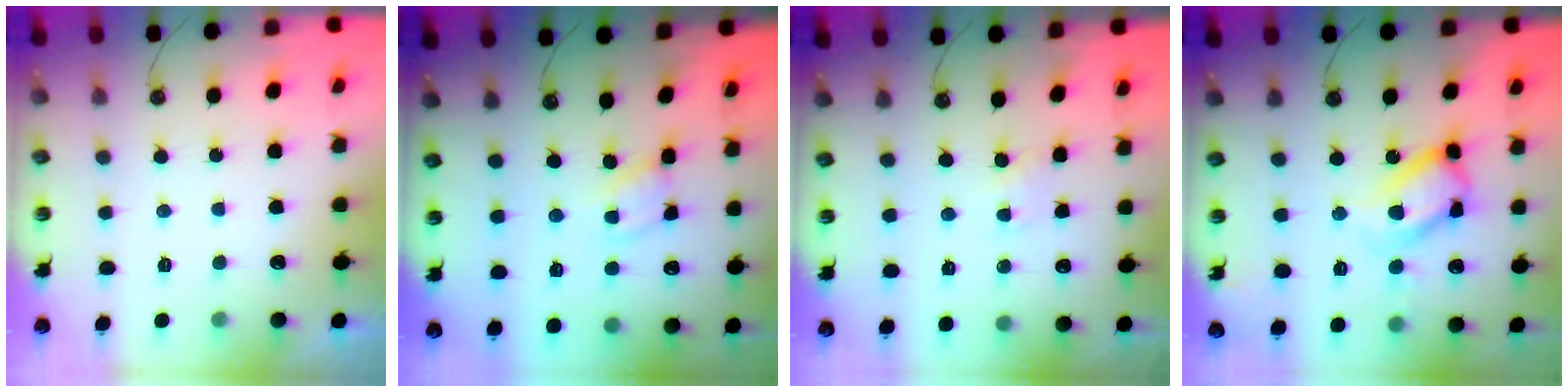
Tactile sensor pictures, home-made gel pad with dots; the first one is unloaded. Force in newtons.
{"total": 2.0, "press": 2.0, "slide": 0.1}
{"total": 1.9, "press": 1.9, "slide": 0.3}
{"total": 15.7, "press": 15.6, "slide": 1.3}